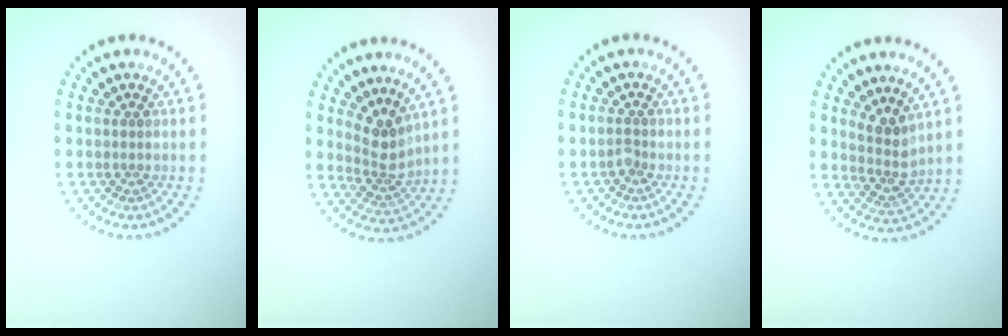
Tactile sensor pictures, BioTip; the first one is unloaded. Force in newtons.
{"total": 2.8, "press": 2.1, "slide": 1.8}
{"total": 0.8, "press": 0.6, "slide": 0.6}
{"total": 2.5, "press": 1.9, "slide": 1.6}